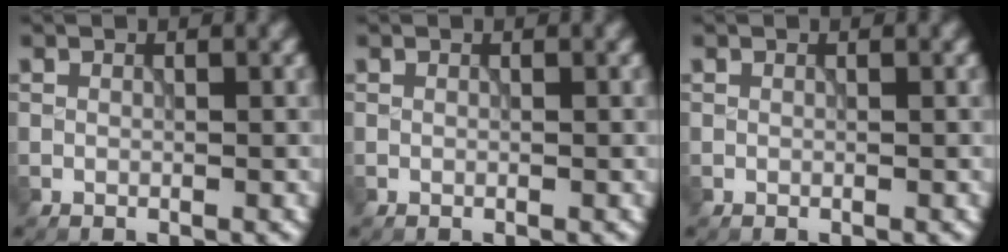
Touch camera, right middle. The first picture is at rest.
{"total": 0.0}
{"total": 0.0}